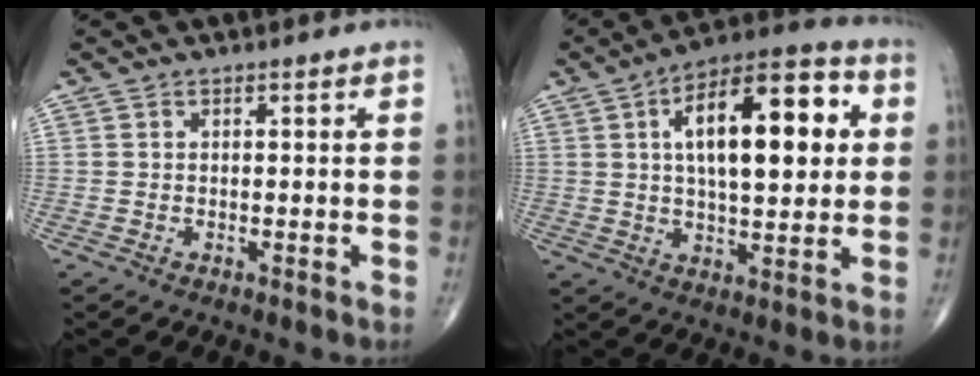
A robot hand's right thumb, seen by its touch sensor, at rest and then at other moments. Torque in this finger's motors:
{"motor_torque": [0.03, 0.65, 1.08, -0.04, 0.19]}